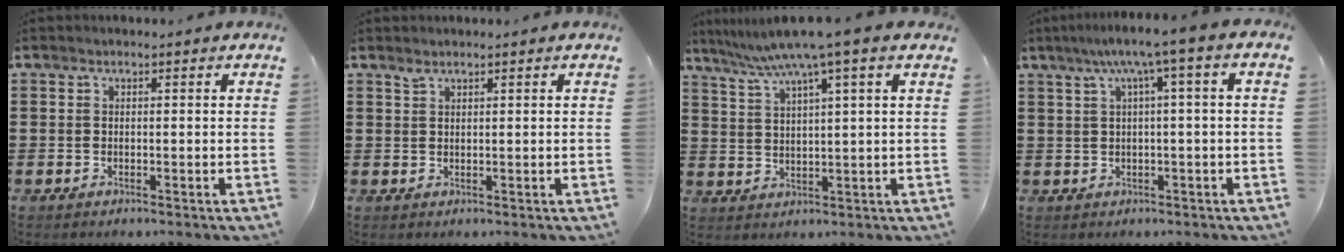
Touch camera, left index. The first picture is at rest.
{"total": 1.2, "force": [1.1, 0.3, 0.3], "torque": [-0.010, 0.001, 0.021]}
{"total": 6.9, "force": [4.9, -0.4, 4.7], "torque": [-0.105, -0.018, 0.081]}
{"total": 5.0, "force": [0.9, -0.5, 4.9], "torque": [-0.095, -0.003, 0.008]}